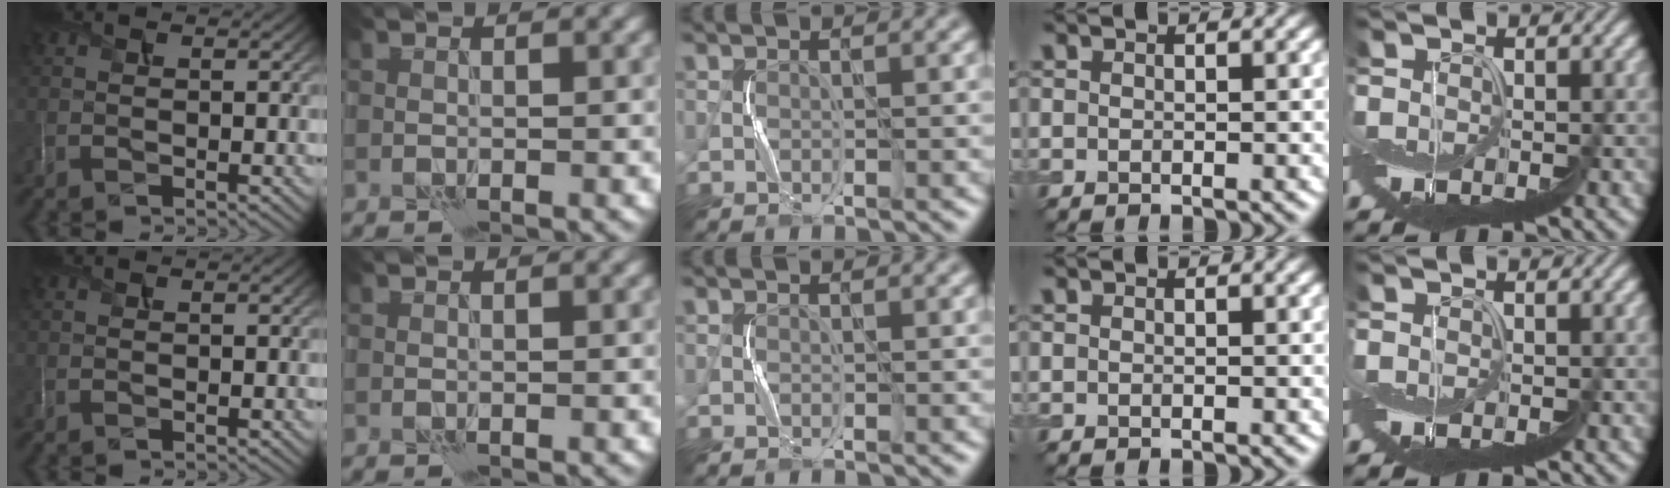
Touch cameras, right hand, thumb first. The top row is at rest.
{}